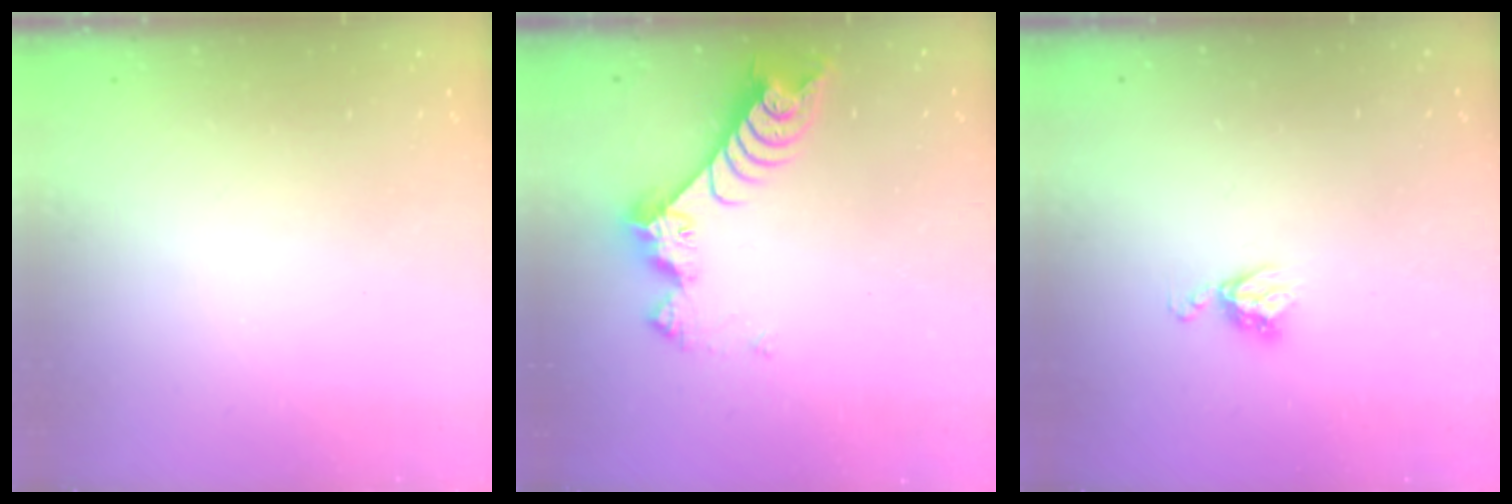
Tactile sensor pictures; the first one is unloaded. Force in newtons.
{"total": 7.4, "press": 7.3, "slide": 1.0}
{"total": 5.6, "press": 5.6, "slide": 0.5}